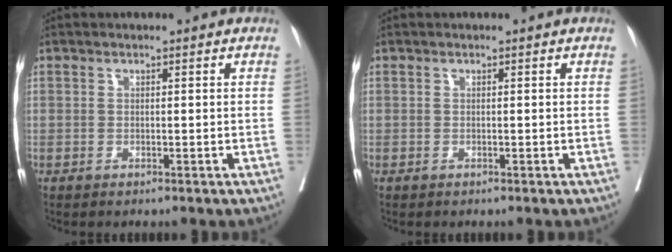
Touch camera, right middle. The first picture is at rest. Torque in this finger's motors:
{"motor_torque": [0.10, -0.28, 0.00, 0.00]}